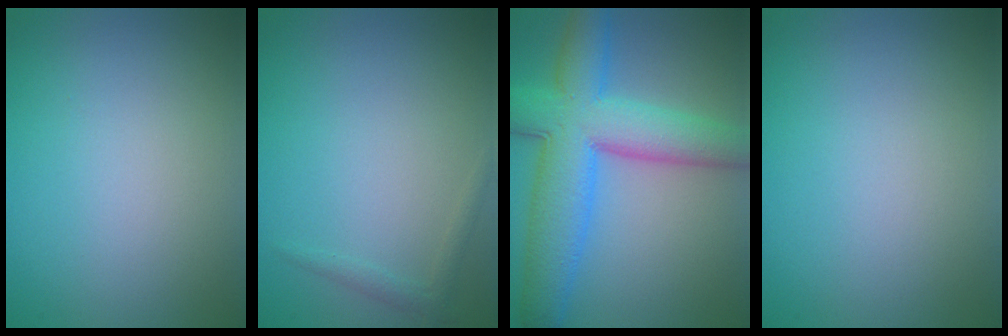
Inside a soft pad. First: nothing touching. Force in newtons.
{"total": 1.1, "press": 1.1, "slide": 0.0}
{"total": 9.4, "press": 9.4, "slide": 0.3}
{"total": 0.0}